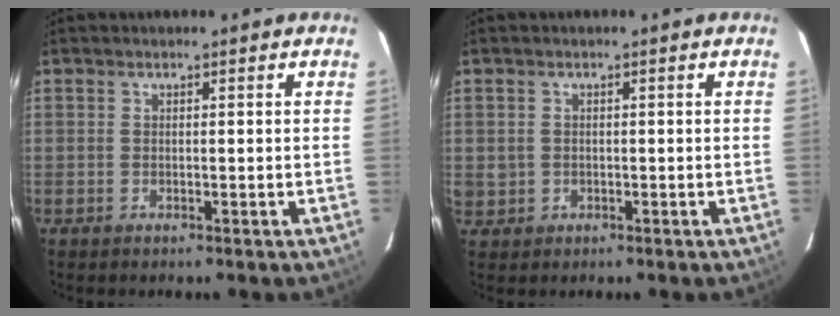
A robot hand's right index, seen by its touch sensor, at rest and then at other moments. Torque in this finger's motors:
{"motor_torque": [0.14, 0.05, -0.03, 0.00]}